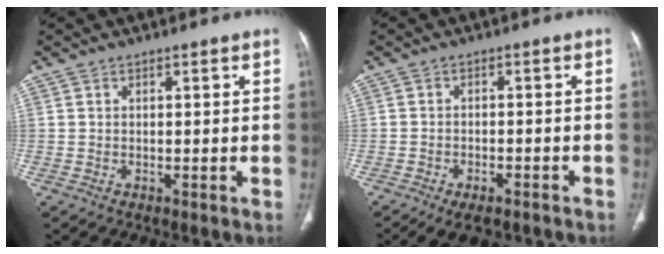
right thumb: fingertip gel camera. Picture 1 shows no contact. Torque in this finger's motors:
{"motor_torque": [4.06, 0.44, 0.80, -1.55, 0.07]}